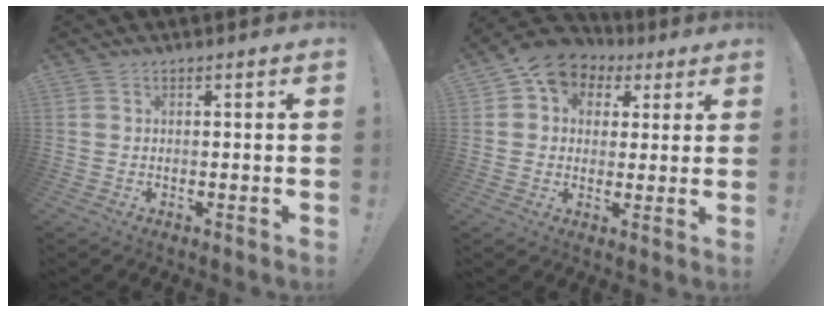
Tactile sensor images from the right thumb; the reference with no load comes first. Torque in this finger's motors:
{"motor_torque": [1.09, 1.36, 0.73, 0.18, 0.08]}